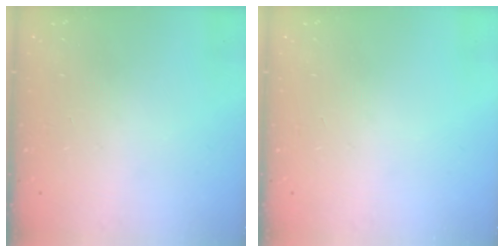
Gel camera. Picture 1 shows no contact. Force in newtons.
{"total": 0.0}